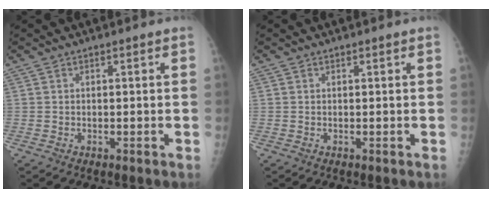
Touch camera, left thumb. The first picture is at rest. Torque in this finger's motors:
{"motor_torque": [0.00, 0.00, -0.01, -0.01, 0.00]}